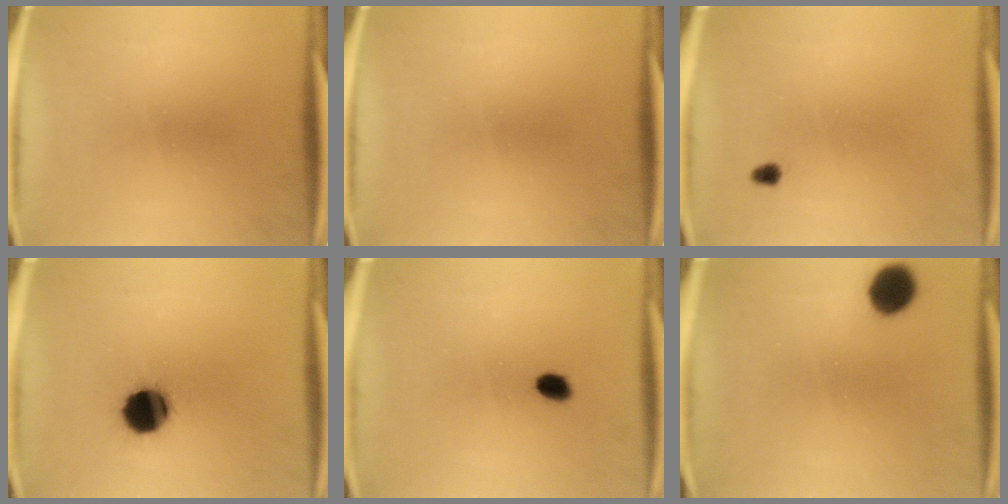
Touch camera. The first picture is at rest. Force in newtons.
{"total": 0.0}
{"total": 1.5}
{"total": 11.2}
{"total": 2.6}
{"total": 7.3}